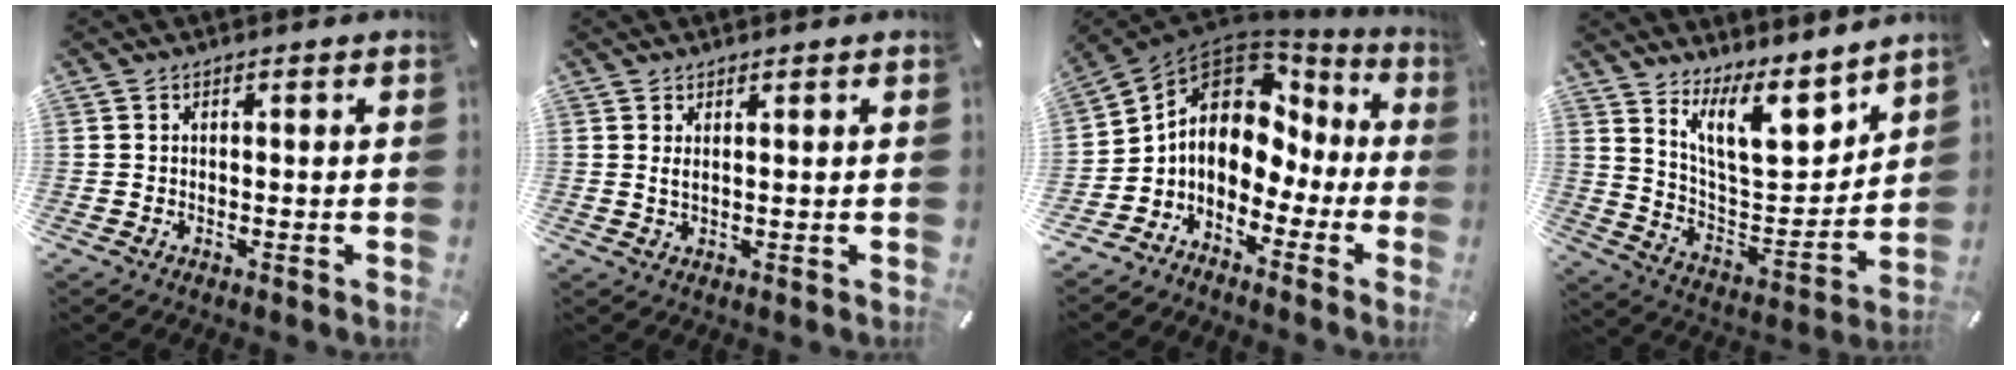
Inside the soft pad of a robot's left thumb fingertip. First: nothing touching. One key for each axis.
{"total": 1.6, "fx": 0.8, "fy": 0.4, "fz": 1.3, "tx": -0.027, "ty": 0.000, "tz": 0.014}
{"total": 10.3, "fx": 1.2, "fy": 8.5, "fz": 5.6, "tx": -0.112, "ty": -0.013, "tz": 0.018}
{"total": 16.1, "fx": 10.3, "fy": 7.6, "fz": 9.8, "tx": -0.155, "ty": -0.062, "tz": 0.182}